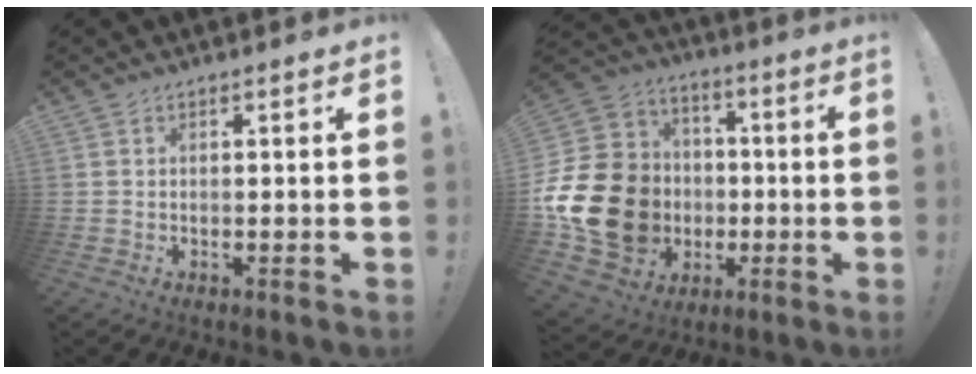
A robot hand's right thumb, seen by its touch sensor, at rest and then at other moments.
{"total": 24.0, "force": [-4.2, 19.9, 12.8], "torque": [-0.254, 0.029, -0.024]}